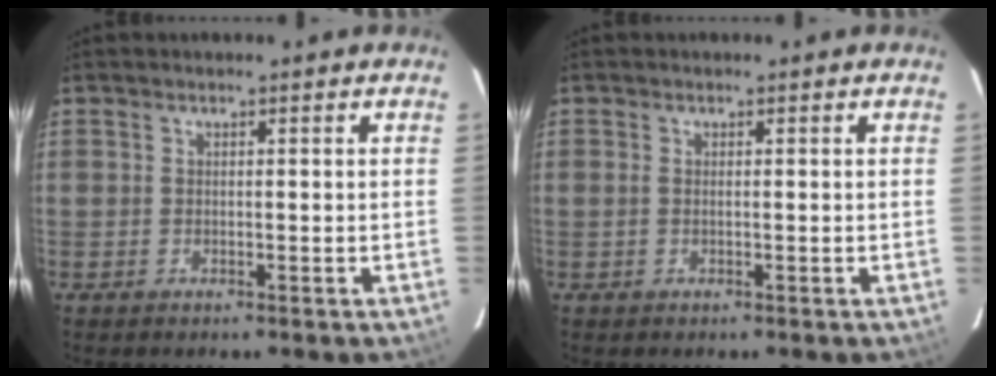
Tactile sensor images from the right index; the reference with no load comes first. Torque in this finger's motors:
{"motor_torque": [-0.37, 0.14, -0.02, 0.00]}